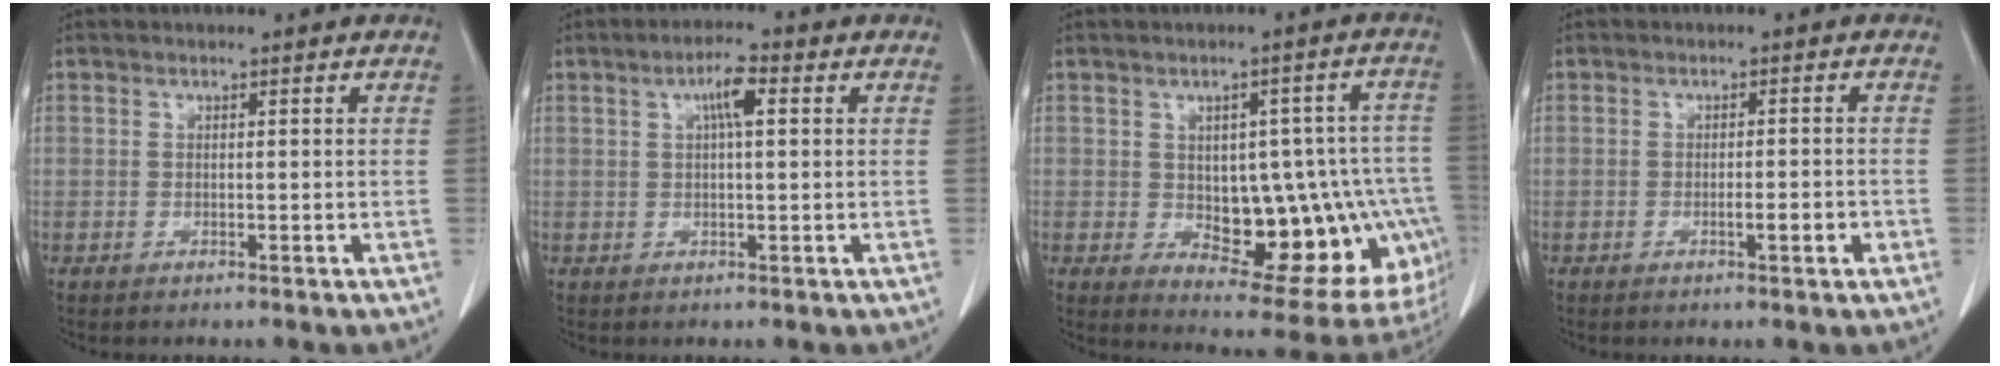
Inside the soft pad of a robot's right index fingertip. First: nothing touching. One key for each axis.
{"total": 4.1, "fx": 1.3, "fy": 0.7, "fz": 3.8, "tx": -0.070, "ty": 0.009, "tz": 0.022}
{"total": 20.2, "fx": -3.2, "fy": 9.8, "fz": 17.4, "tx": -0.142, "ty": 0.036, "tz": -0.012}
{"total": 2.6, "fx": -1.0, "fy": 0.4, "fz": 2.3, "tx": -0.036, "ty": 0.000, "tz": -0.014}